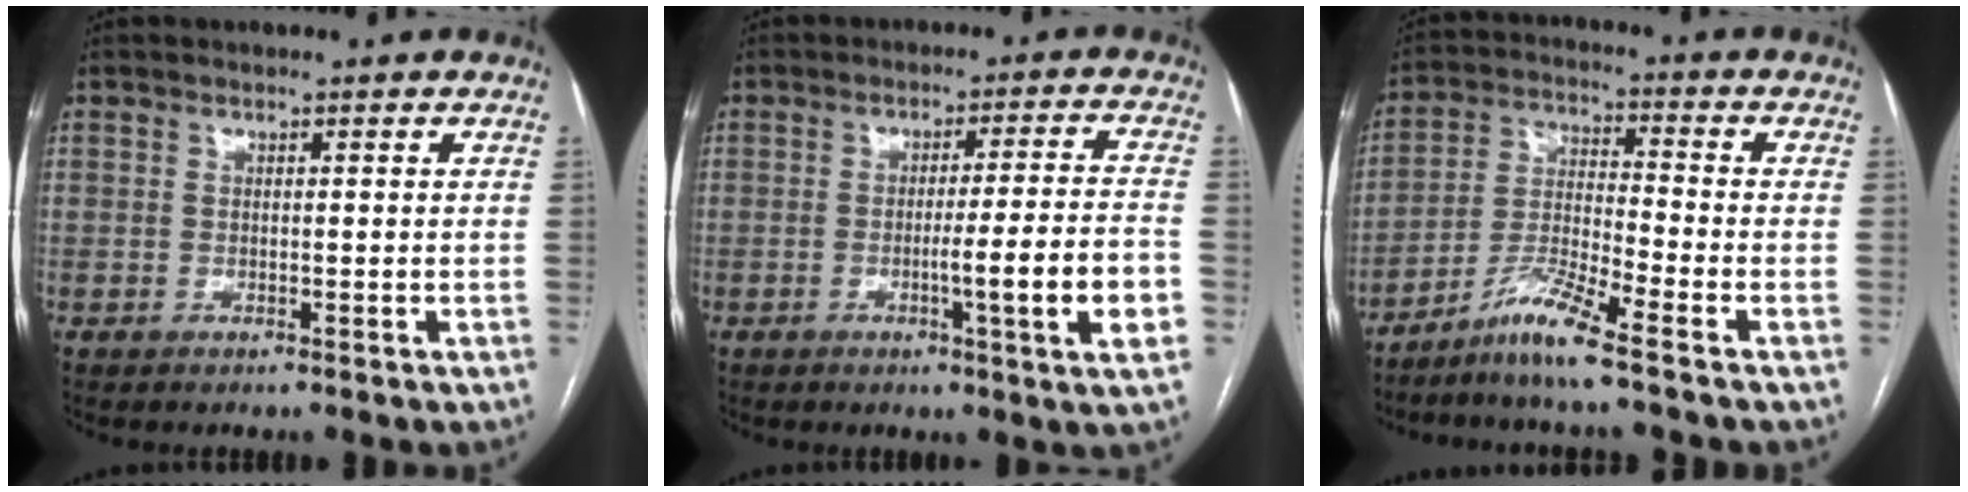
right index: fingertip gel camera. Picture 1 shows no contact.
{"total": 10.0, "force": [-3.0, -1.0, 9.5], "torque": [-0.136, -0.010, -0.045]}
{"total": 7.7, "force": [-6.0, -0.9, 4.7], "torque": [-0.101, -0.019, -0.121]}